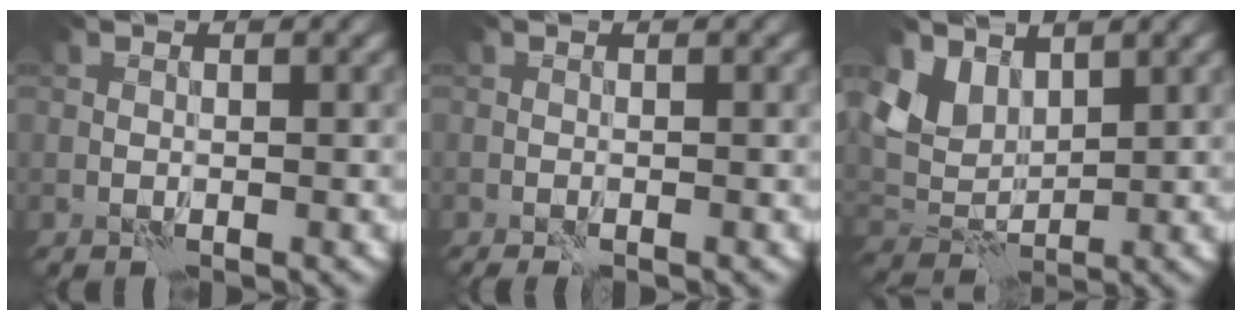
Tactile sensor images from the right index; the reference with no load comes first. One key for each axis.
{"total": 1.2, "fx": -0.9, "fy": 0.1, "fz": 0.8, "tx": -0.021, "ty": 0.000, "tz": -0.014}
{"total": 4.0, "fx": 2.8, "fy": 2.6, "fz": 1.3, "tx": -0.041, "ty": -0.005, "tz": 0.052}